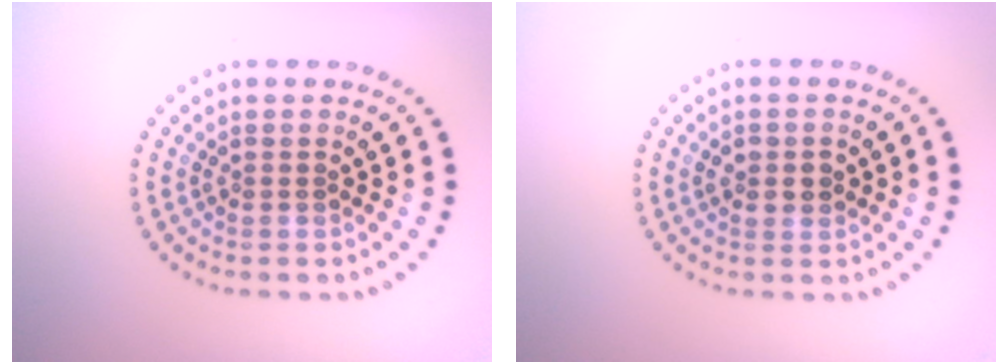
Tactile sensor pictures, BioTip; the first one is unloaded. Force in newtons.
{"total": 1.6, "press": 1.5, "slide": 0.5}